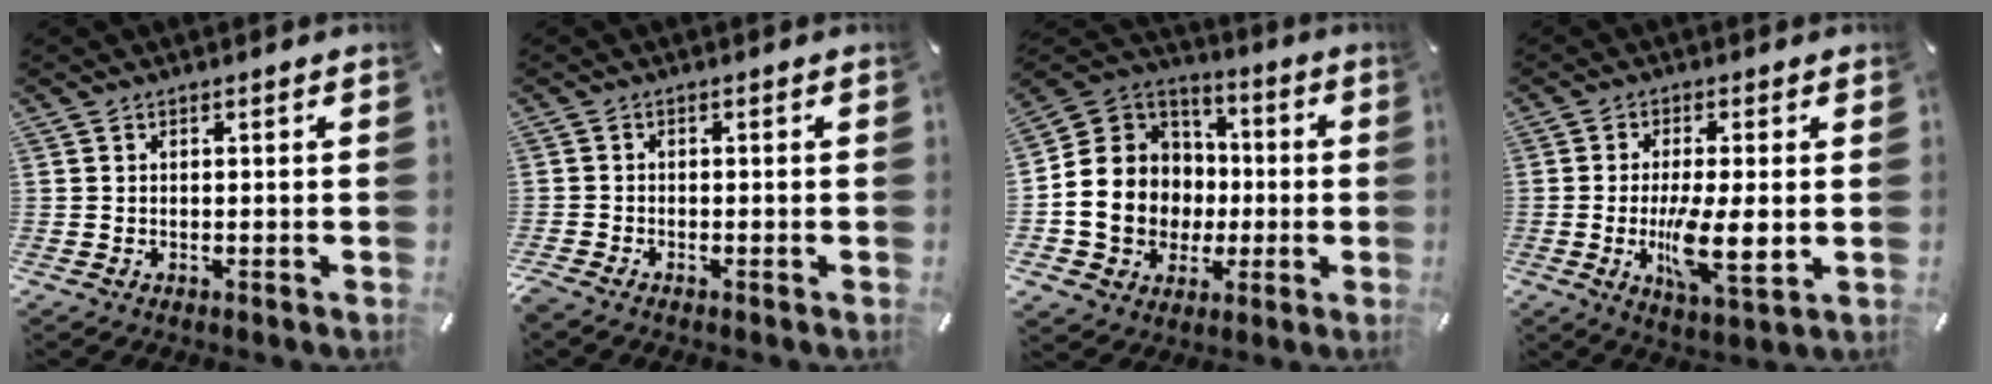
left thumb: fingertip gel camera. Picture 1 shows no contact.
{"total": 0.9, "force": [-0.9, 0.2, 0.3], "torque": [-0.006, -0.003, -0.016]}
{"total": 15.9, "force": [-2.6, 14.6, 5.7], "torque": [-0.127, 0.001, -0.034]}
{"total": 10.5, "force": [-1.0, 3.1, 10.0], "torque": [-0.205, -0.028, -0.022]}